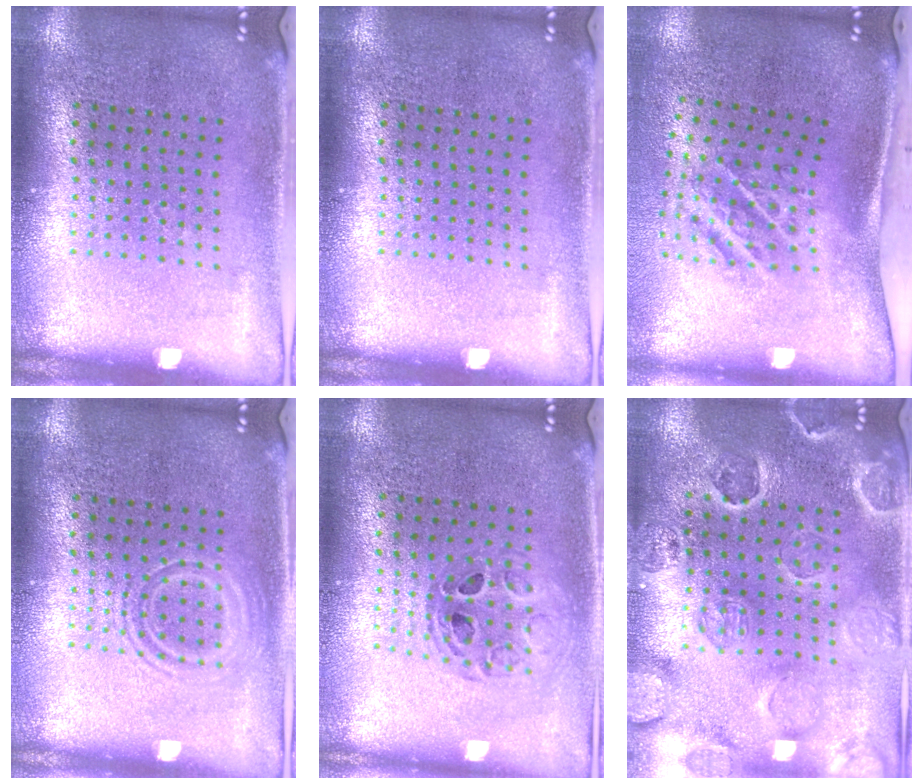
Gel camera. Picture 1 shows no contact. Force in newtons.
{"total": 0.0}
{"total": 2.2, "press": 1.3, "slide": 1.8}
{"total": 2.1, "press": 2.1, "slide": 0.3}
{"total": 0.8, "press": 0.8, "slide": 0.1}
{"total": 2.6, "press": 2.5, "slide": 0.6}